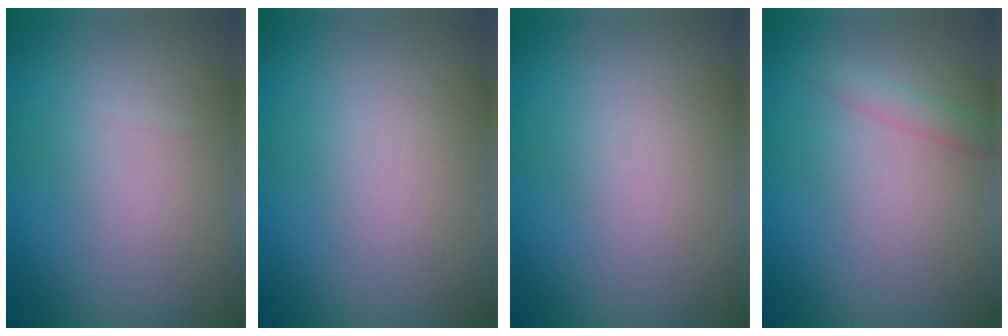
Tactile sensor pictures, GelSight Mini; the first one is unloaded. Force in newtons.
{"total": 0.0}
{"total": 0.0}
{"total": 1.3, "press": 1.3, "slide": 0.0}